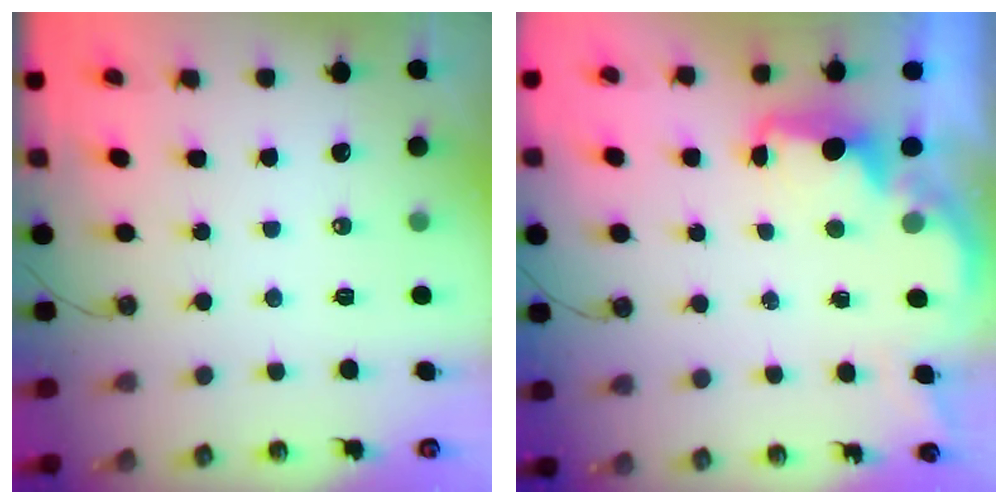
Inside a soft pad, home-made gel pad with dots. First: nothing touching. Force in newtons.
{"total": 2.2, "press": 2.1, "slide": 0.8}